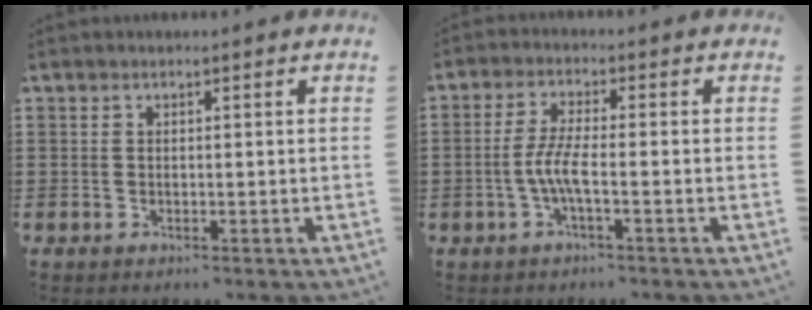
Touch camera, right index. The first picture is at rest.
{"total": 4.8, "force": [-1.5, 0.7, 4.5], "torque": [-0.107, -0.009, -0.038]}